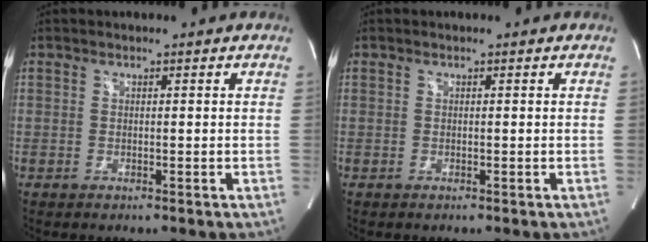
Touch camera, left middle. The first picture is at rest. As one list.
[{"total": 0.0}]